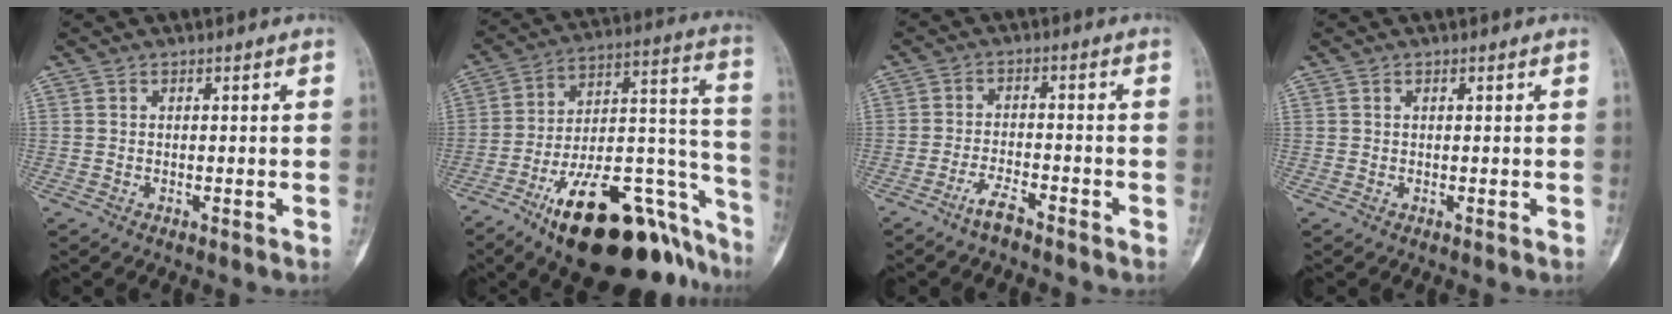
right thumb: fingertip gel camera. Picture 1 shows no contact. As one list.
[{"total": 31.9, "force": [-18.5, 12.7, 22.7], "torque": [-0.237, 0.109, -0.281]}, {"total": 4.2, "force": [-3.4, 1.1, 2.2], "torque": [-0.044, 0.022, -0.065]}, {"total": 0.0}]